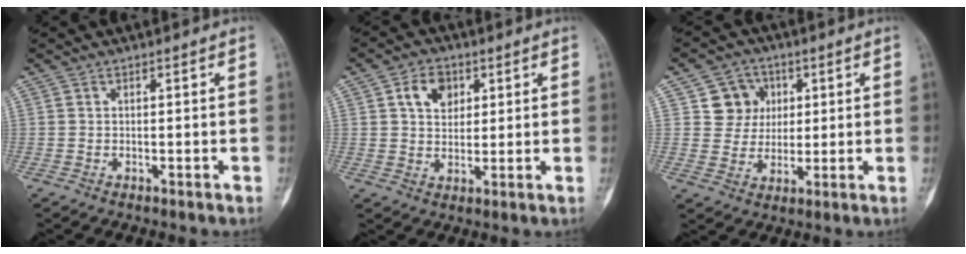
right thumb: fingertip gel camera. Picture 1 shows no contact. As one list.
[{"total": 5.9, "force": [2.6, 4.9, 1.9], "torque": [-0.008, 0.001, 0.042]}, {"total": 7.7, "force": [2.6, 7.2, 0.1], "torque": [0.037, 0.003, 0.042]}]